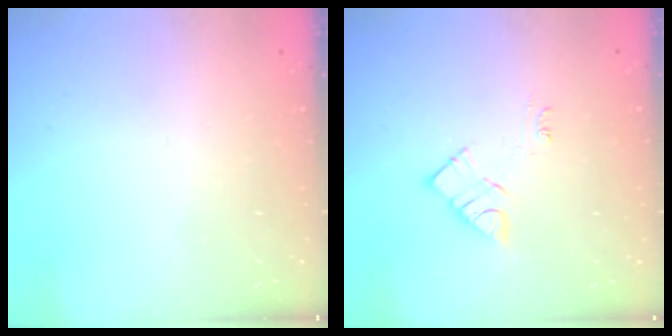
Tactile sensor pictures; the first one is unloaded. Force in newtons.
{"total": 8.7, "press": 8.7, "slide": 0.3}